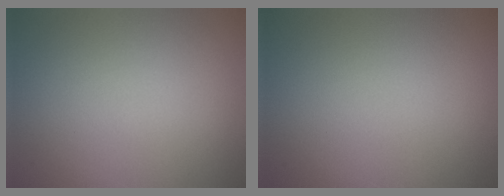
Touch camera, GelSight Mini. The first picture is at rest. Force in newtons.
{"total": 0.0}